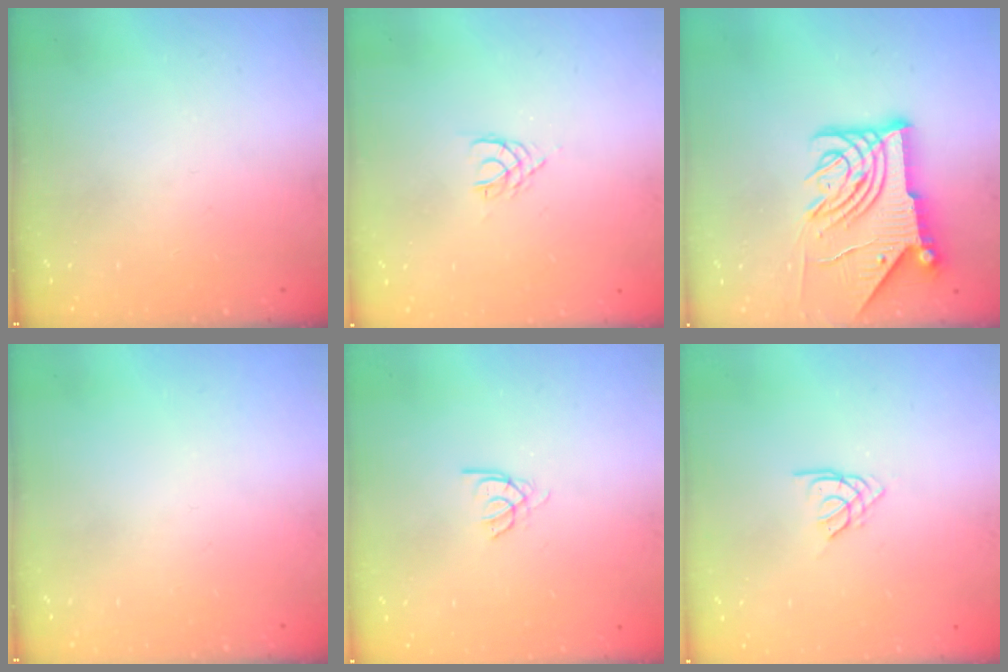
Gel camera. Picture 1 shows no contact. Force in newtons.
{"total": 2.0, "press": 1.9, "slide": 0.3}
{"total": 12.0, "press": 11.9, "slide": 1.5}
{"total": 0.0}
{"total": 2.2, "press": 2.1, "slide": 0.4}
{"total": 2.3, "press": 2.3, "slide": 0.5}